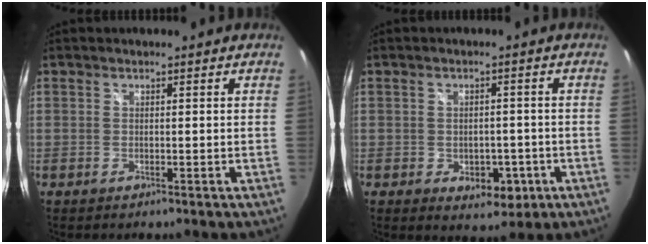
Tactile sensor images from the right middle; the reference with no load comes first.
{"total": 5.5, "force": [-2.0, 3.9, 3.3], "torque": [-0.048, 0.001, -0.016]}